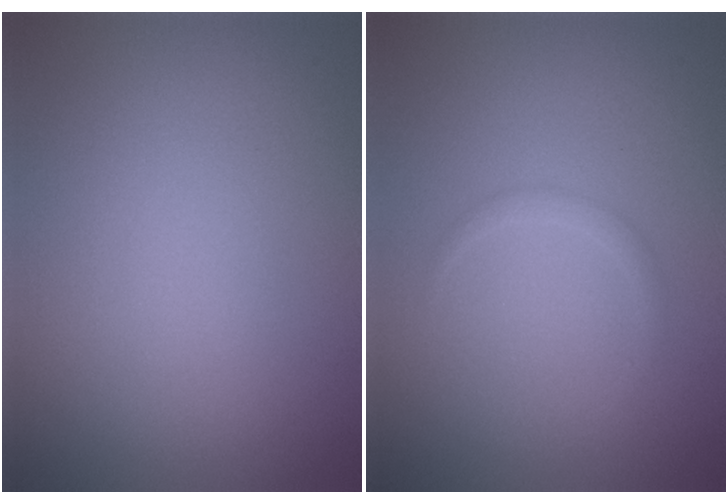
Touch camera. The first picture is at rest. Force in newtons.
{"total": 0.8, "press": 0.8, "slide": 0.1}